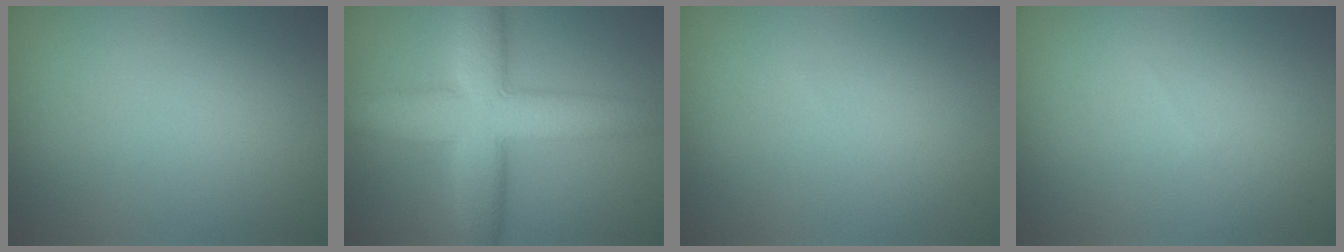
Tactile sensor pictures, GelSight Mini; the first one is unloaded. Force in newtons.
{"total": 9.3, "press": 9.3, "slide": 0.1}
{"total": 0.0}
{"total": 0.0}